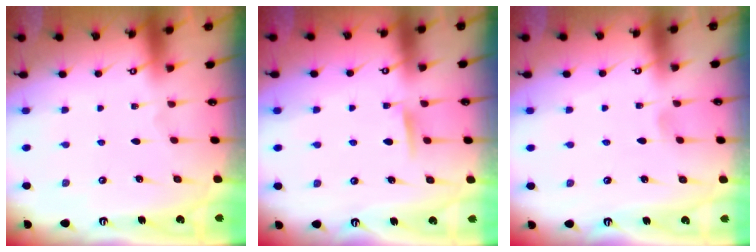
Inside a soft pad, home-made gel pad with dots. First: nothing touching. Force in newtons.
{"total": 5.6, "press": 5.6, "slide": 0.6}
{"total": 2.8, "press": 2.8, "slide": 0.4}